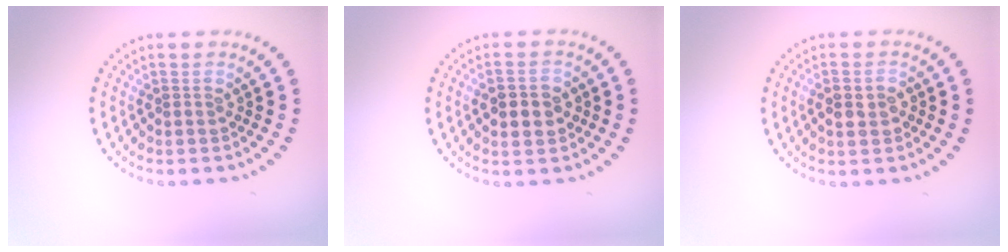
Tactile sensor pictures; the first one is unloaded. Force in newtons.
{"total": 3.8, "press": 3.8, "slide": 0.1}
{"total": 2.2, "press": 2.2, "slide": 0.3}